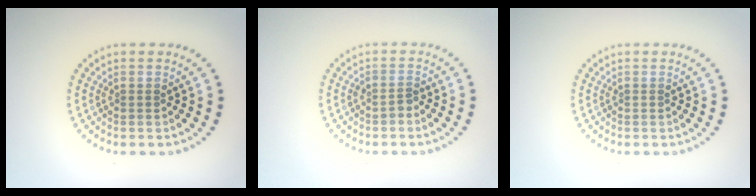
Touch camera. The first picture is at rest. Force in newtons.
{"total": 1.1, "press": 0.9, "slide": 0.7}
{"total": 0.0}